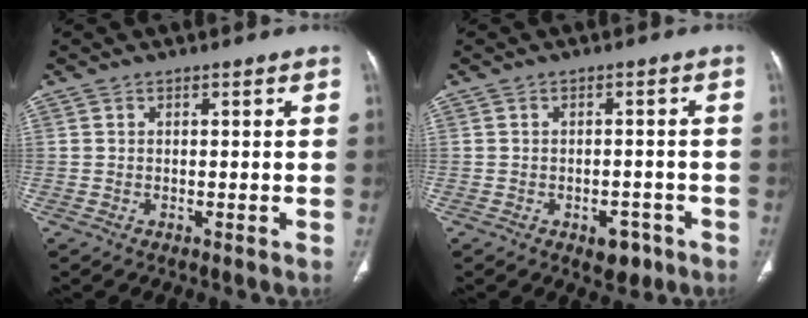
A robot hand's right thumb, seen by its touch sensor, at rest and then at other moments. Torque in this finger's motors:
{"motor_torque": [2.36, 1.65, 0.42, -0.86, -0.01]}